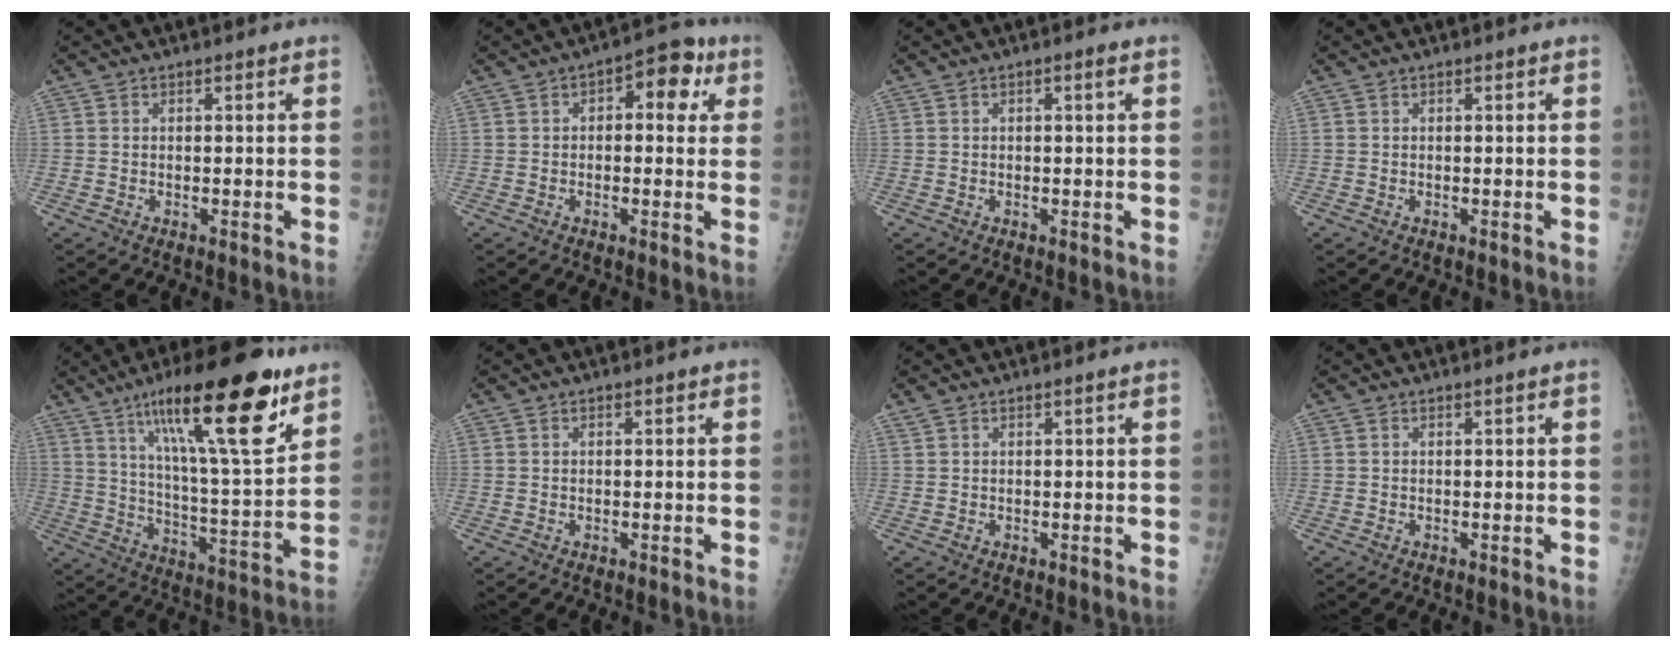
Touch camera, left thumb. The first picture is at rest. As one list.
[{"total": 8.0, "force": [2.3, 4.4, 6.2], "torque": [-0.042, 0.014, 0.021]}, {"total": 1.1, "force": [0.3, 0.1, 1.1], "torque": [-0.021, 0.004, 0.005]}, {"total": 0.0}, {"total": 24.4, "force": [14.0, 5.4, 19.2], "torque": [-0.284, -0.051, 0.231]}, {"total": 0.0}, {"total": 0.6, "force": [0.5, -0.1, 0.4], "torque": [-0.016, 0.004, 0.016]}, {"total": 0.0}]